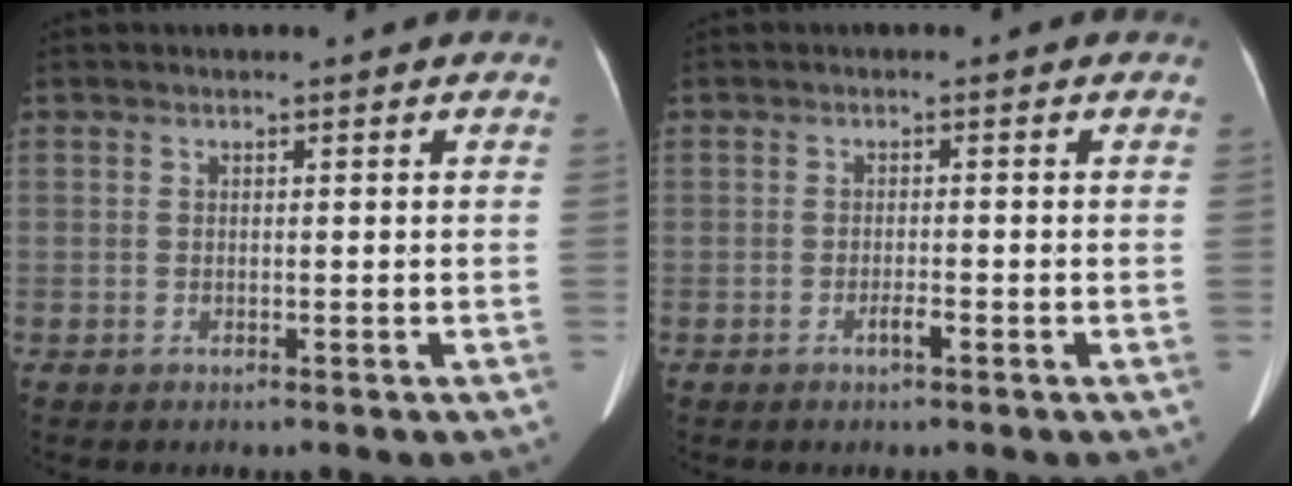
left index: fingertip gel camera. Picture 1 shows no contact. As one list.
[{"total": 1.3, "force": [-0.7, 0.0, 1.1], "torque": [-0.023, -0.002, -0.012]}]